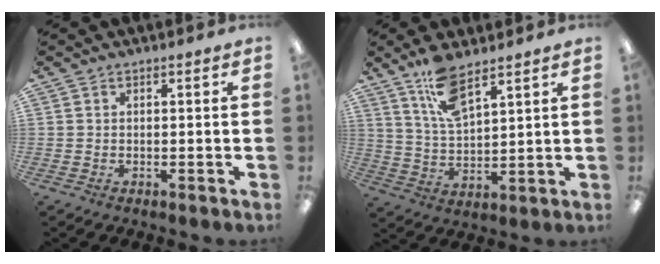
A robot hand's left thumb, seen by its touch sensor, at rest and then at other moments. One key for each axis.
{"total": 10.2, "fx": 7.5, "fy": 3.2, "fz": 6.2, "tx": -0.123, "ty": -0.031, "tz": 0.137}